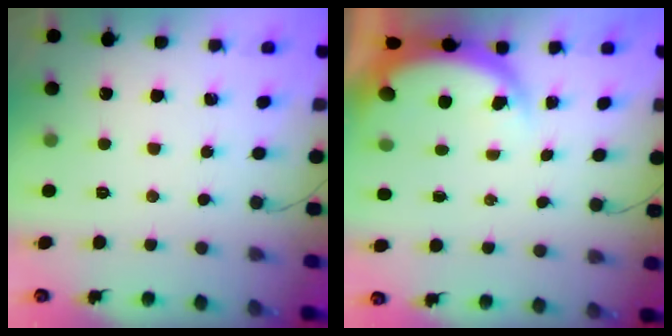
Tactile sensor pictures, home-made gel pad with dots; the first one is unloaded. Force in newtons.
{"total": 4.6, "press": 4.6, "slide": 0.2}